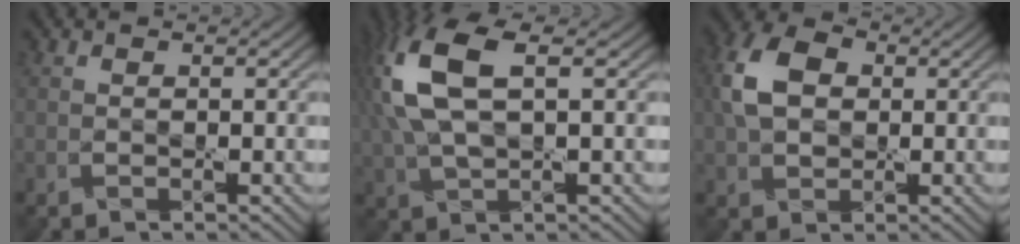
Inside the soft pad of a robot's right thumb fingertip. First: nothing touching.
{"total": 11.2, "force": [3.1, 5.3, 9.4], "torque": [-0.253, 0.010, 0.067]}
{"total": 7.4, "force": [1.1, 5.3, 5.1], "torque": [-0.125, 0.013, 0.013]}